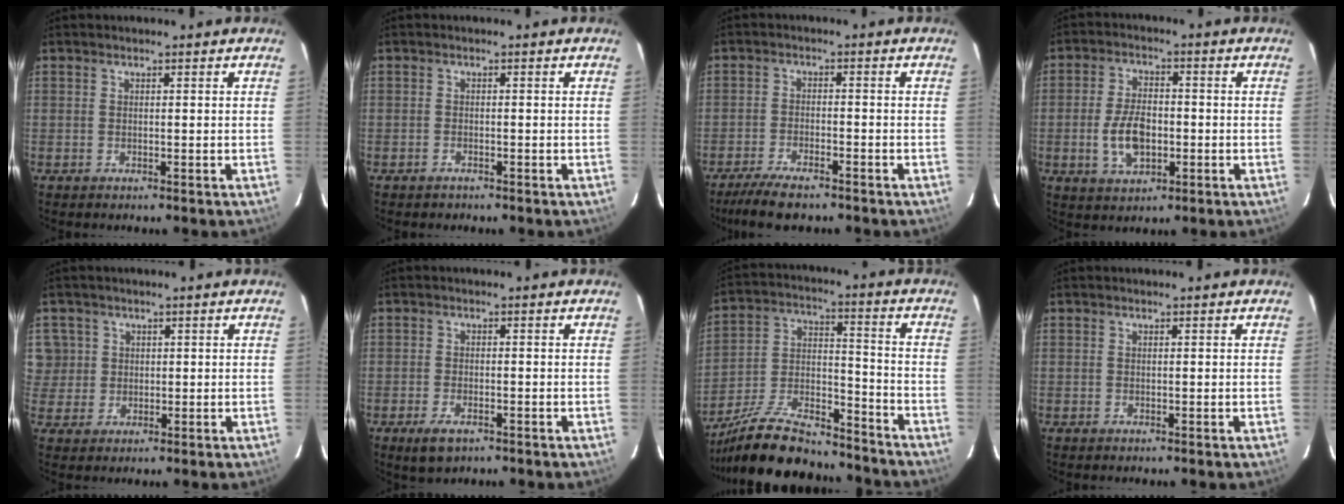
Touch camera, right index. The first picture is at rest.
{"total": 1.1, "force": [-0.9, 0.6, 0.1], "torque": [-0.006, 0.003, -0.014]}
{"total": 8.3, "force": [-6.9, 2.0, 4.3], "torque": [-0.105, -0.017, -0.118]}
{"total": 8.4, "force": [-1.8, 4.8, 6.6], "torque": [-0.134, 0.003, -0.026]}
{"total": 5.7, "force": [1.2, 5.5, 0.7], "torque": [0.000, 0.020, 0.028]}
{"total": 4.4, "force": [-2.7, 2.0, 2.8], "torque": [-0.069, -0.011, -0.047]}
{"total": 23.6, "force": [-19.2, 7.5, 11.4], "torque": [-0.226, 0.002, -0.302]}
{"total": 0.0}